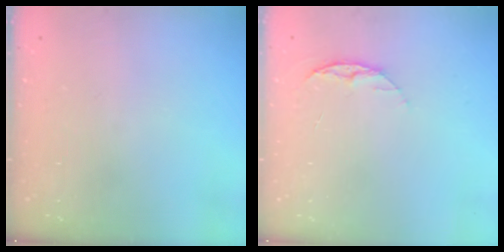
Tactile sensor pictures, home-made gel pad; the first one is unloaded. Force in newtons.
{"total": 6.4, "press": 6.3, "slide": 0.7}